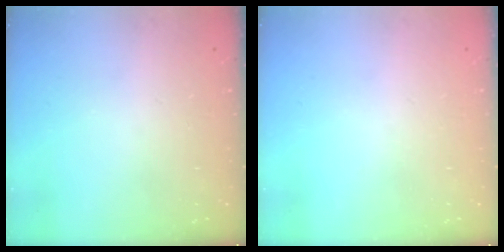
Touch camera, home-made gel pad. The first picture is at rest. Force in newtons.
{"total": 0.0}